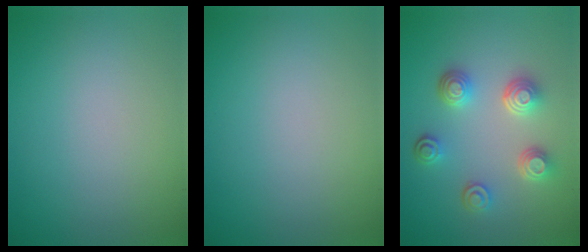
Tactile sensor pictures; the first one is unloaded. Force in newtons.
{"total": 0.0}
{"total": 4.3, "press": 3.4, "slide": 2.6}